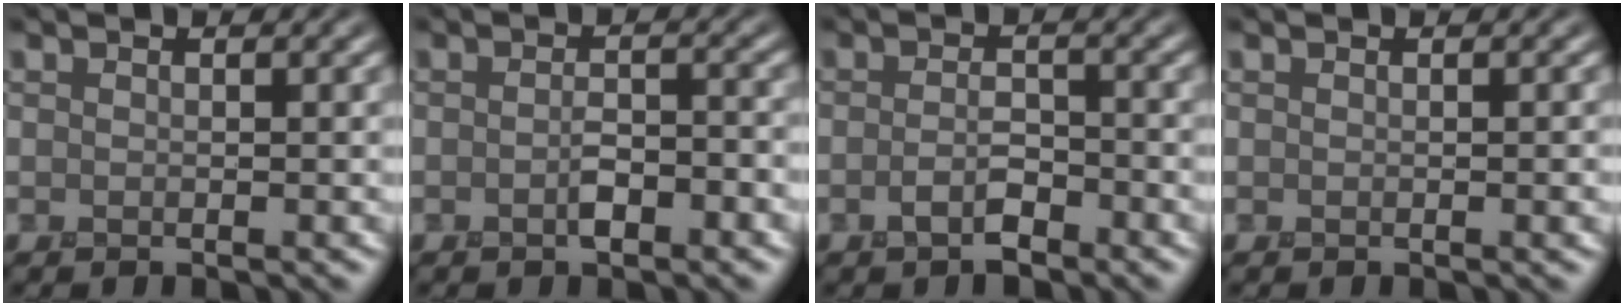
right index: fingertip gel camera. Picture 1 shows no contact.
{"total": 2.1, "force": [-0.8, 0.7, 1.8], "torque": [-0.036, 0.003, -0.015]}
{"total": 2.0, "force": [-1.3, 0.8, 1.3], "torque": [-0.029, 0.005, -0.028]}
{"total": 1.4, "force": [-0.1, 0.4, 1.3], "torque": [-0.014, -0.001, -0.004]}